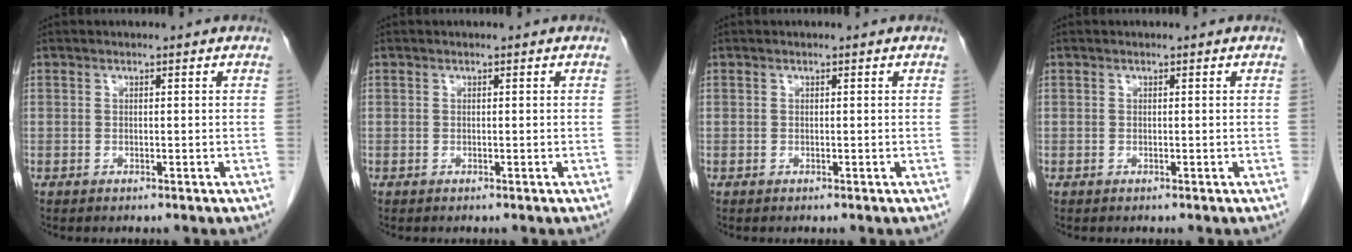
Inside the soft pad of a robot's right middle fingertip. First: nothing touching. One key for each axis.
{"total": 0.0}
{"total": 0.0}
{"total": 0.0}